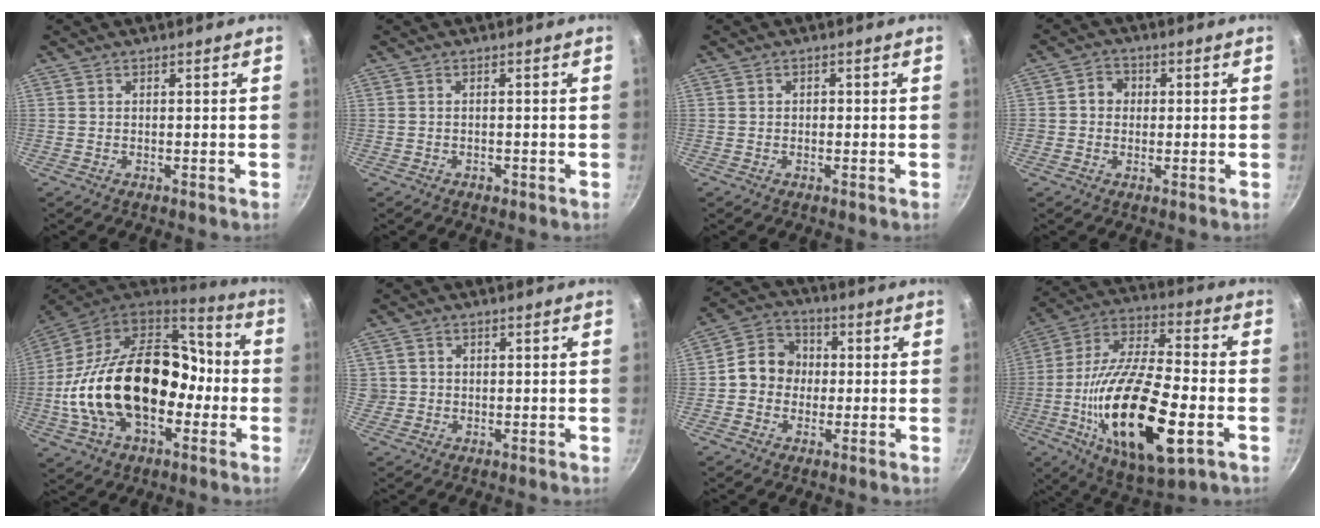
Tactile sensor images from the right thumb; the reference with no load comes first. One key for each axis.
{"total": 1.0, "fx": -0.5, "fy": 0.6, "fz": 0.5, "tx": -0.009, "ty": 0.004, "tz": -0.006}
{"total": 0.8, "fx": -0.2, "fy": 0.7, "fz": 0.3, "tx": -0.003, "ty": 0.003, "tz": -0.005}
{"total": 3.9, "fx": 0.1, "fy": 3.6, "fz": 1.5, "tx": 0.002, "ty": 0.009, "tz": -0.005}
{"total": 29.6, "fx": -3.9, "fy": 18.9, "fz": 22.4, "tx": -0.374, "ty": 0.060, "tz": -0.064}
{"total": 2.5, "fx": 0.3, "fy": 2.5, "fz": 0.6, "tx": 0.004, "ty": 0.012, "tz": 0.007}
{"total": 9.0, "fx": -0.2, "fy": 8.0, "fz": 4.1, "tx": -0.035, "ty": 0.022, "tz": -0.024}
{"total": 26.6, "fx": -6.9, "fy": 10.3, "fz": 23.6, "tx": -0.427, "ty": 0.017, "tz": -0.122}